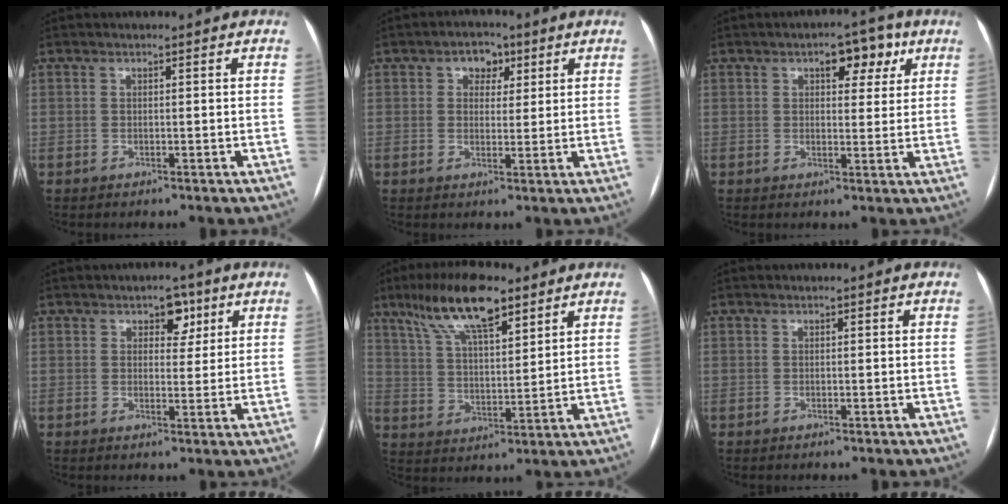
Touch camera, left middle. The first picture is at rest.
{"total": 4.0, "force": [1.9, 2.9, 2.1], "torque": [-0.028, 0.011, 0.028]}
{"total": 5.7, "force": [2.8, 2.9, 3.9], "torque": [-0.046, 0.017, 0.036]}
{"total": 3.7, "force": [2.0, 2.3, 2.1], "torque": [-0.022, 0.006, 0.027]}
{"total": 12.8, "force": [8.5, 3.4, 8.9], "torque": [-0.169, 0.019, 0.157]}
{"total": 0.0}